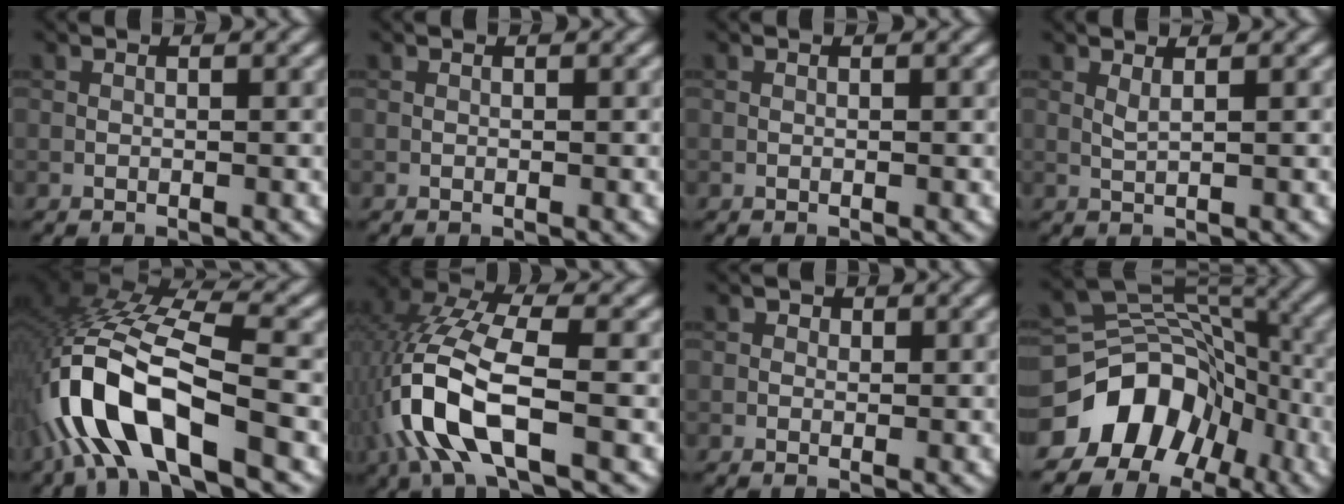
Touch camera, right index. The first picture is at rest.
{"total": 0.0}
{"total": 0.0}
{"total": 1.0, "force": [0.6, 0.1, 0.8], "torque": [-0.020, 0.002, 0.011]}
{"total": 11.7, "force": [-4.7, 4.4, 9.9], "torque": [-0.212, 0.006, -0.092]}
{"total": 9.5, "force": [-2.6, 3.9, 8.3], "torque": [-0.192, 0.004, -0.059]}
{"total": 0.9, "force": [0.3, 0.7, 0.3], "torque": [-0.004, -0.003, -0.003]}
{"total": 9.0, "force": [-4.4, 6.6, 4.3], "torque": [-0.057, 0.006, -0.080]}